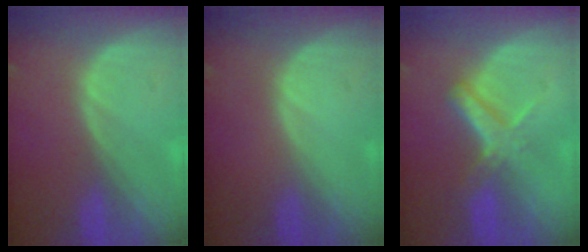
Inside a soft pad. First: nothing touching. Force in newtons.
{"total": 0.0}
{"total": 5.5, "press": 4.9, "slide": 2.5}